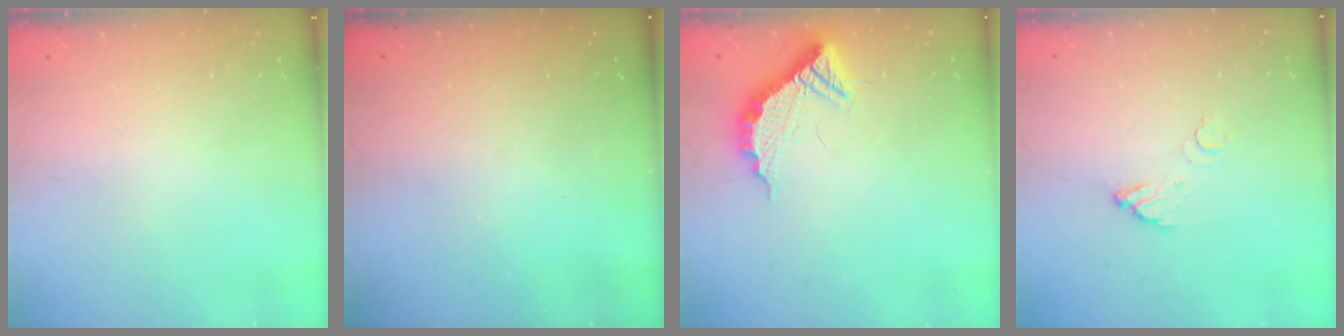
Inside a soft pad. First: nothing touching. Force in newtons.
{"total": 2.9, "press": 2.9, "slide": 0.3}
{"total": 14.3, "press": 14.2, "slide": 1.0}
{"total": 3.7, "press": 3.7, "slide": 0.3}